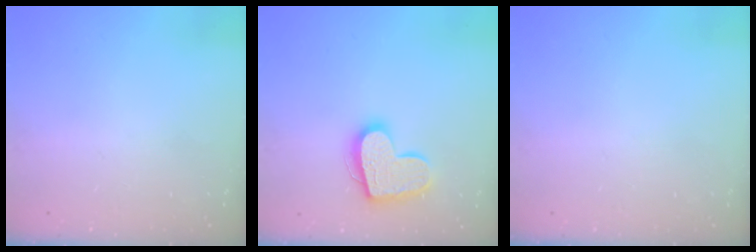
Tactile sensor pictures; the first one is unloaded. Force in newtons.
{"total": 16.1, "press": 16.1, "slide": 0.9}
{"total": 0.0}